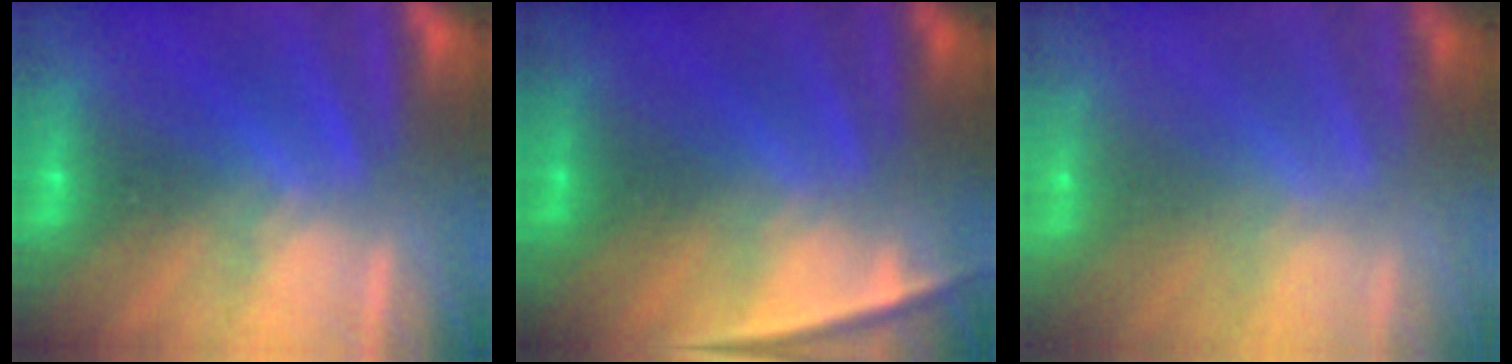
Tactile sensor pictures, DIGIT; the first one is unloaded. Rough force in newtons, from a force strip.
{"total": 2.4}
{"total": 2.0}